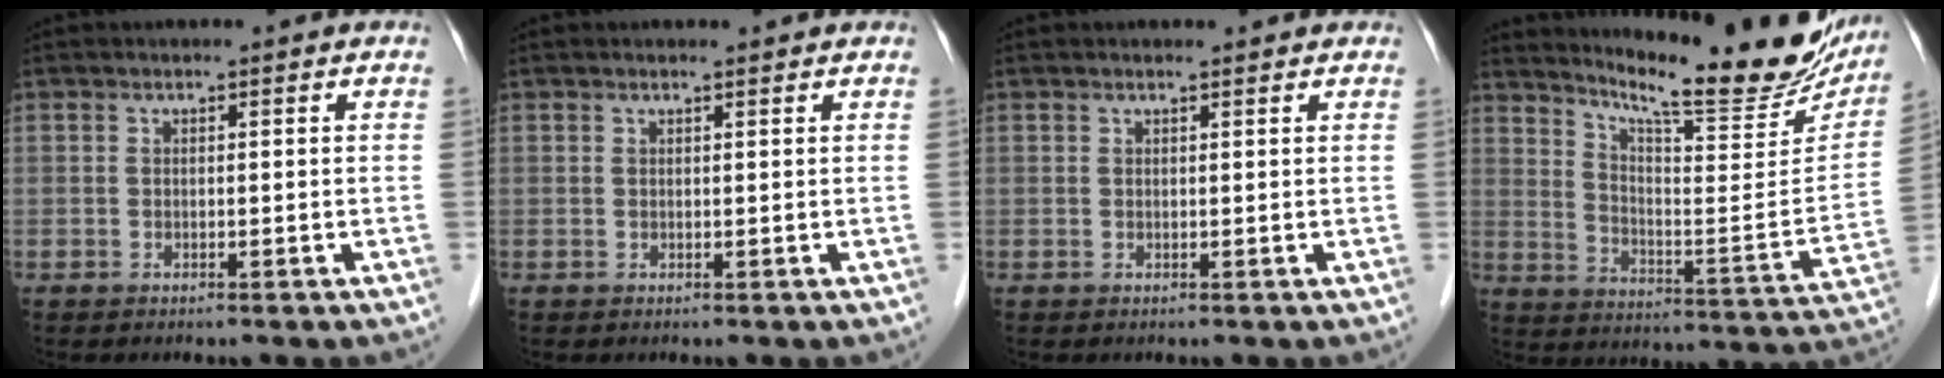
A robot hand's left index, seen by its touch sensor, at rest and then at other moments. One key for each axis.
{"total": 0.7, "fx": 0.7, "fy": 0.1, "fz": 0.3, "tx": -0.010, "ty": 0.004, "tz": 0.007}
{"total": 1.2, "fx": 1.1, "fy": 0.3, "fz": 0.5, "tx": -0.013, "ty": 0.005, "tz": 0.009}
{"total": 22.0, "fx": 19.4, "fy": 2.1, "fz": 10.2, "tx": -0.156, "ty": -0.074, "tz": 0.259}